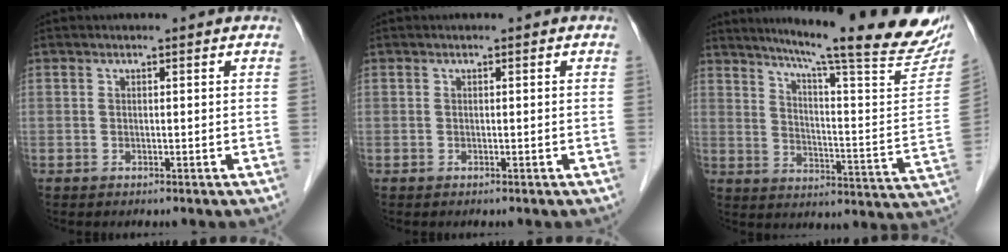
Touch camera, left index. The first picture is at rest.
{"total": 0.0}
{"total": 25.1, "force": [21.0, 0.8, 13.7], "torque": [-0.200, -0.069, 0.266]}